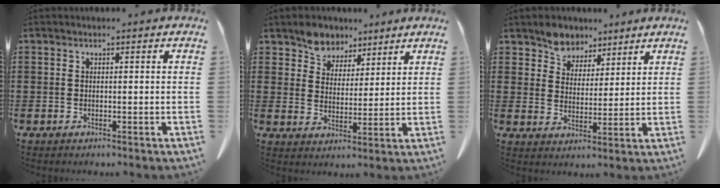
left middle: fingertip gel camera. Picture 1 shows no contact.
{"total": 5.4, "force": [4.5, 3.0, 0.0], "torque": [-0.029, -0.009, 0.084]}
{"total": 5.1, "force": [4.3, 2.7, -0.2], "torque": [-0.025, -0.010, 0.082]}